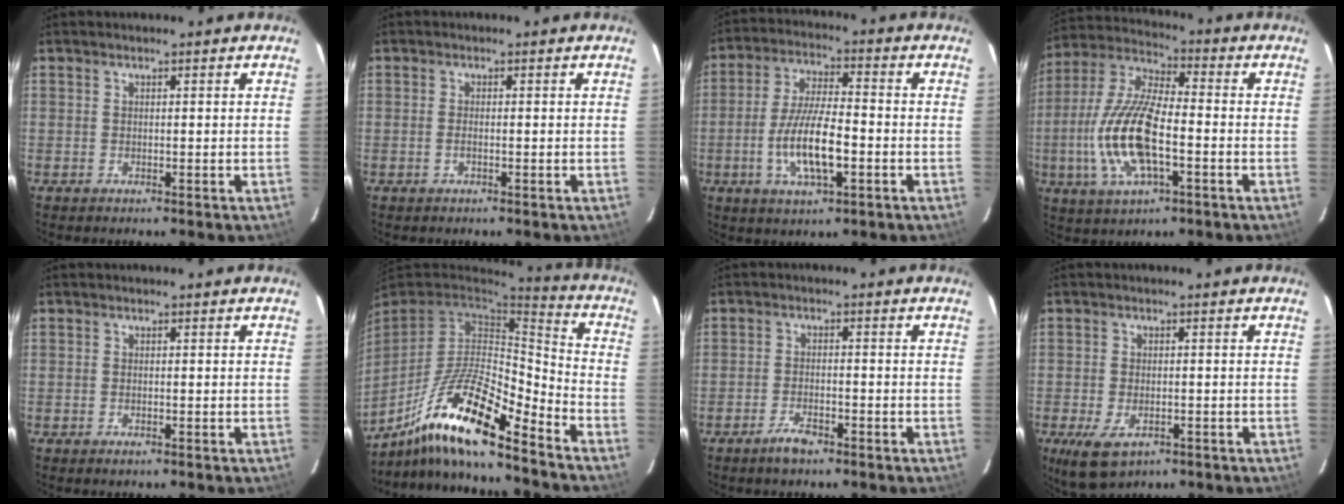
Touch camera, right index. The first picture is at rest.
{"total": 1.0, "force": [-0.4, 0.3, 0.8], "torque": [-0.019, 0.000, -0.008]}
{"total": 11.4, "force": [-3.3, 3.4, 10.3], "torque": [-0.206, -0.006, -0.059]}
{"total": 16.4, "force": [-4.0, 6.1, 14.7], "torque": [-0.312, -0.003, -0.079]}
{"total": 0.5, "force": [-0.3, 0.2, 0.4], "torque": [-0.006, -0.001, -0.006]}
{"total": 17.8, "force": [-12.4, 2.9, 12.4], "torque": [-0.246, -0.016, -0.242]}
{"total": 3.7, "force": [-2.8, 1.3, 2.2], "torque": [-0.053, -0.002, -0.052]}
{"total": 7.0, "force": [-3.5, 3.9, 4.8], "torque": [-0.105, -0.023, -0.056]}